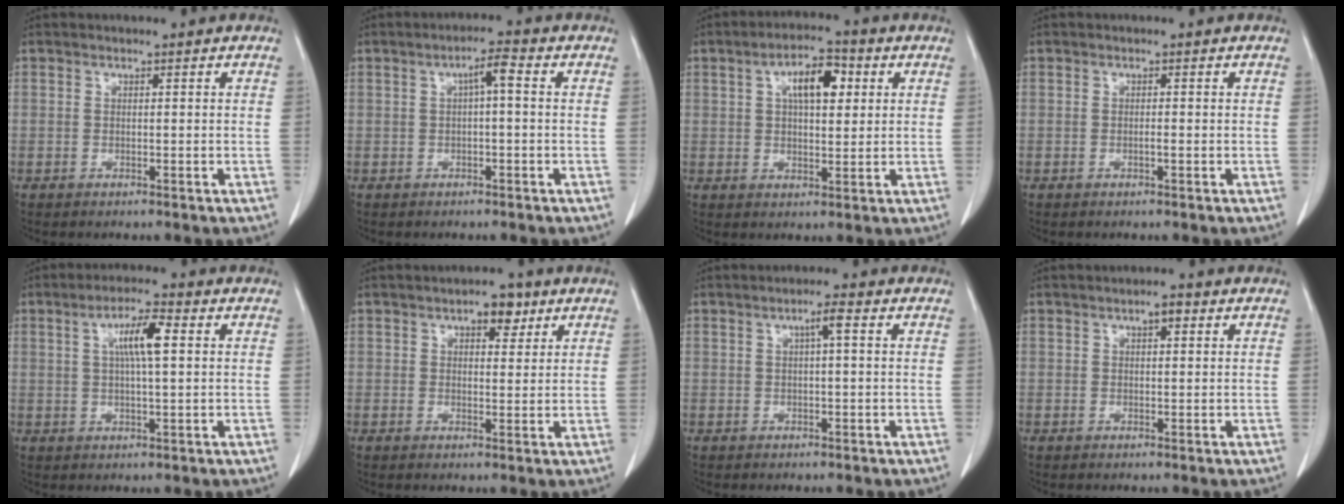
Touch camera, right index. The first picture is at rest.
{"total": 3.5, "force": [0.6, 0.7, 3.4], "torque": [-0.059, 0.012, 0.009]}
{"total": 8.1, "force": [2.6, 3.4, 6.9], "torque": [-0.122, 0.018, 0.042]}
{"total": 1.0, "force": [-0.3, 0.3, 0.9], "torque": [-0.020, 0.001, -0.004]}
{"total": 6.6, "force": [1.7, 1.2, 6.3], "torque": [-0.115, 0.011, 0.031]}
{"total": 4.6, "force": [2.5, 2.4, 3.0], "torque": [-0.045, 0.011, 0.039]}
{"total": 2.6, "force": [0.8, 0.4, 2.5], "torque": [-0.045, 0.008, 0.014]}
{"total": 2.4, "force": [1.1, 1.0, 1.9], "torque": [-0.033, 0.007, 0.018]}